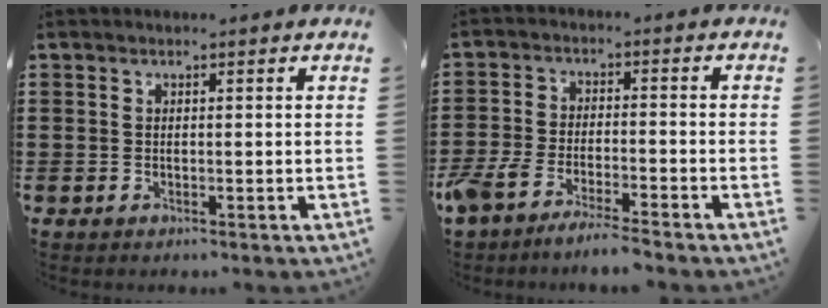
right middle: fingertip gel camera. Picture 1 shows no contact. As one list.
[{"total": 5.6, "force": [-5.2, 0.2, 2.0], "torque": [-0.060, -0.014, -0.106]}]